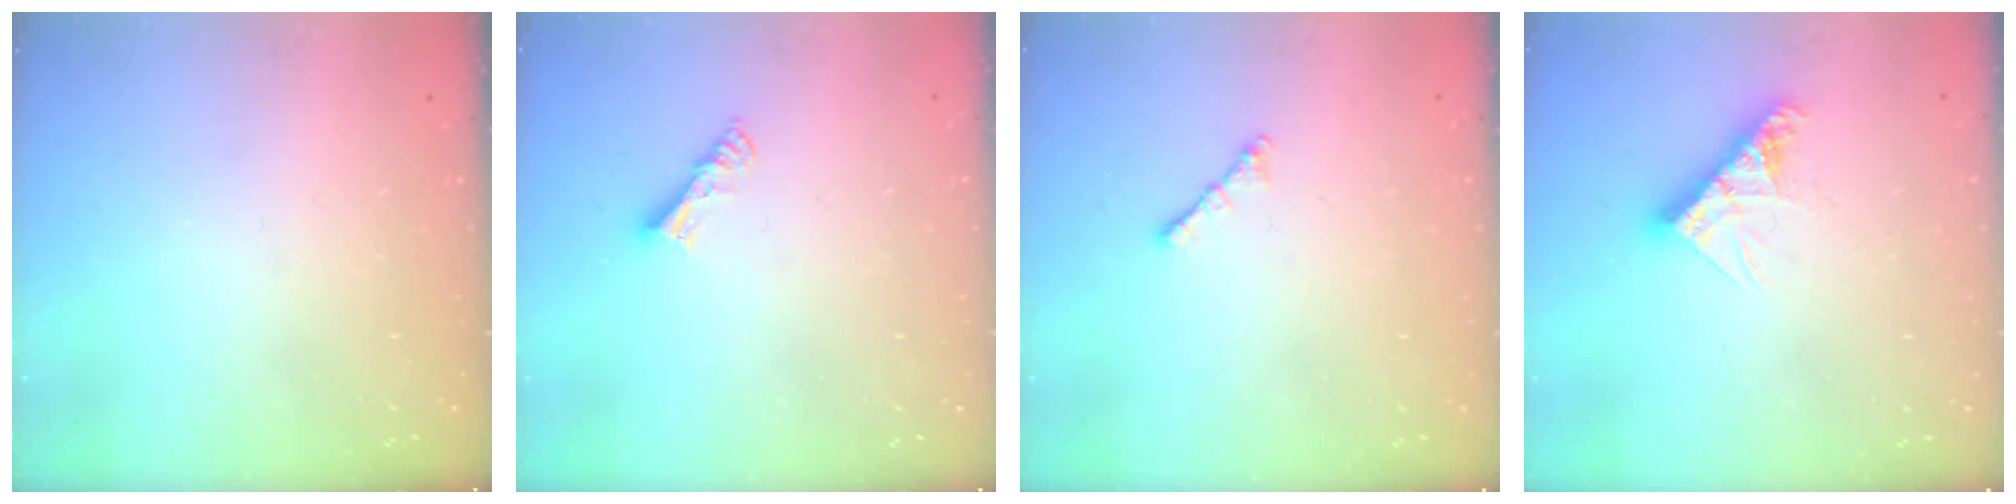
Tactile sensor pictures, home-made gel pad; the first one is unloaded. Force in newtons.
{"total": 4.9, "press": 4.8, "slide": 0.4}
{"total": 2.1, "press": 2.0, "slide": 0.6}
{"total": 9.8, "press": 9.8, "slide": 0.7}